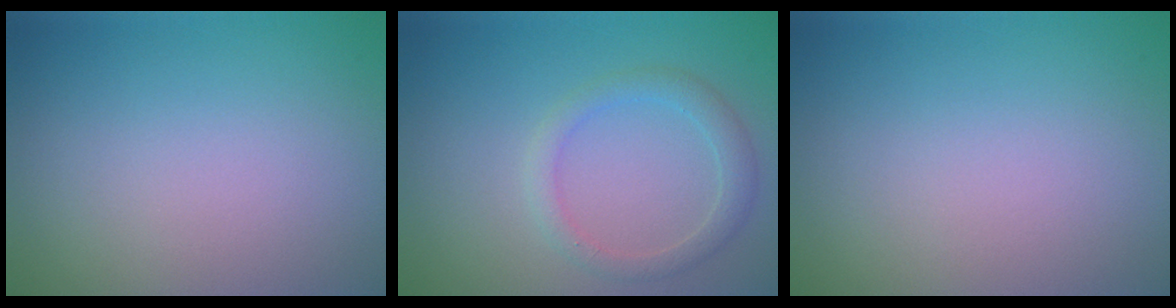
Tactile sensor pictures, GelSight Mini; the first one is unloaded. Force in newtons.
{"total": 2.2, "press": 2.2, "slide": 0.1}
{"total": 0.0}